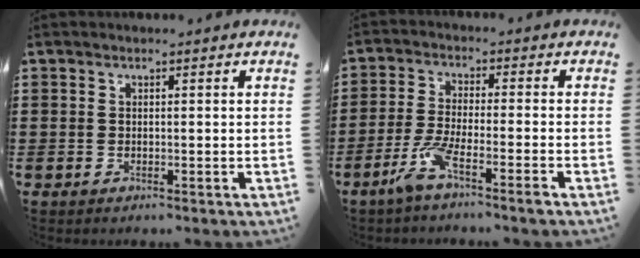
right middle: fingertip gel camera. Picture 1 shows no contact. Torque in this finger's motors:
{"motor_torque": [1.13, -0.89, 0.15, 0.13]}